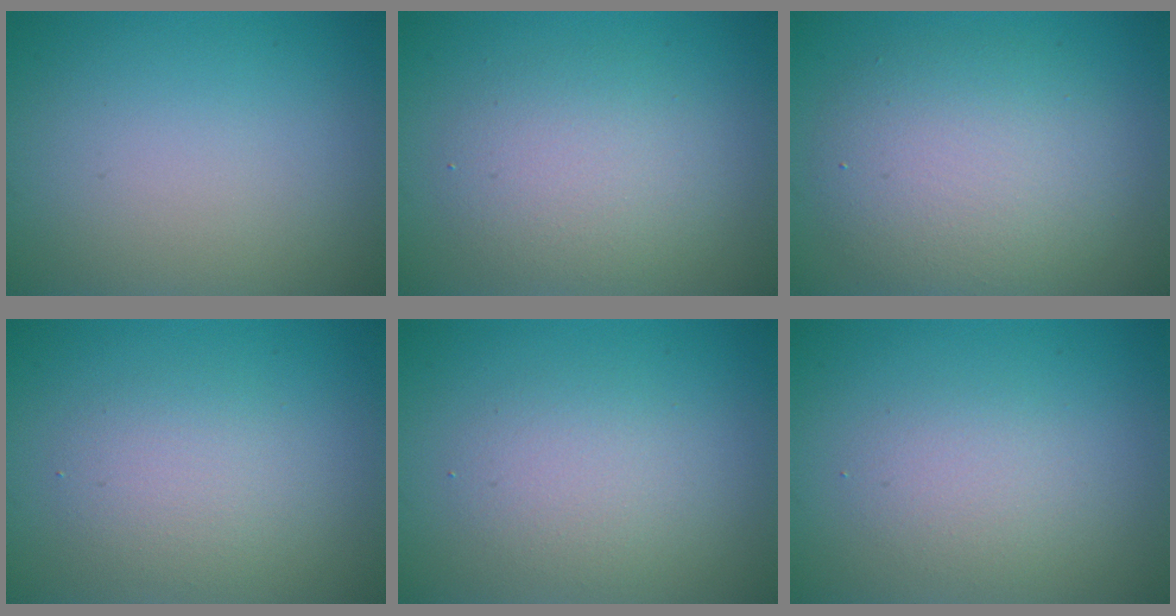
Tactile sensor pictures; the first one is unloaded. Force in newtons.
{"total": 3.7, "press": 3.7, "slide": 0.2}
{"total": 5.8, "press": 5.8, "slide": 0.4}
{"total": 2.7, "press": 2.7, "slide": 0.3}
{"total": 2.6, "press": 2.6, "slide": 0.2}
{"total": 2.1, "press": 2.1, "slide": 0.1}